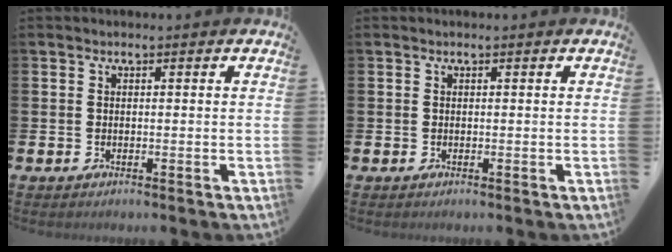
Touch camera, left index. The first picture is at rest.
{"total": 0.0}